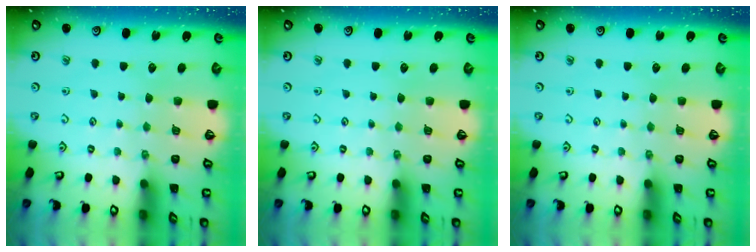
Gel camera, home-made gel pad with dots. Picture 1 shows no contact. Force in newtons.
{"total": 0.0}
{"total": 0.0}